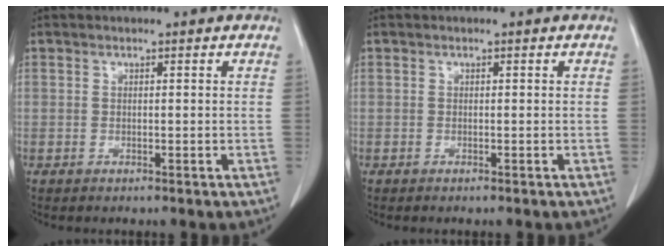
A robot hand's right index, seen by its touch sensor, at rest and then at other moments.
{"total": 0.0}